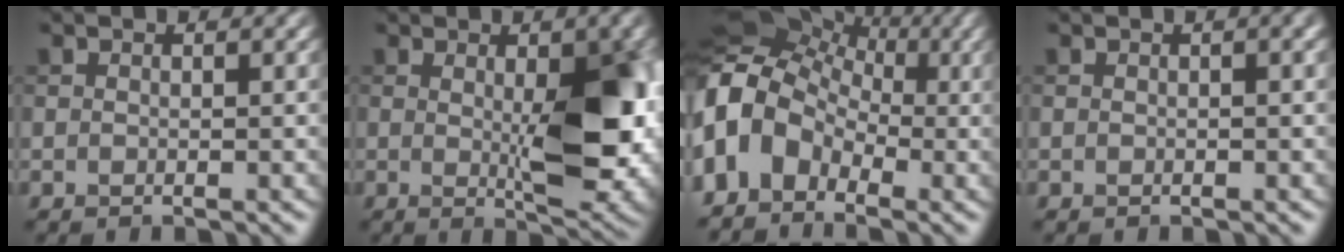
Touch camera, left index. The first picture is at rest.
{"total": 9.5, "force": [0.1, 3.4, 8.9], "torque": [-0.123, -0.016, 0.015]}
{"total": 11.1, "force": [-2.5, 8.5, 6.7], "torque": [-0.129, 0.009, -0.057]}
{"total": 1.4, "force": [0.2, 0.3, 1.4], "torque": [-0.018, 0.002, 0.002]}